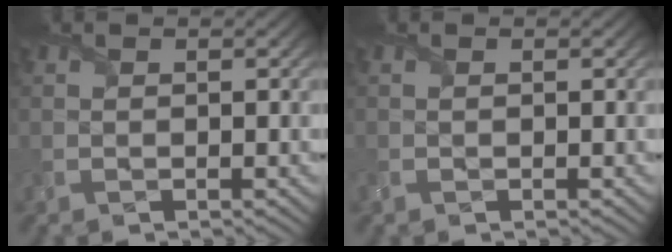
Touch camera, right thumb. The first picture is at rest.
{"total": 1.3, "force": [-0.1, 1.0, 0.8], "torque": [-0.025, -0.002, 0.001]}